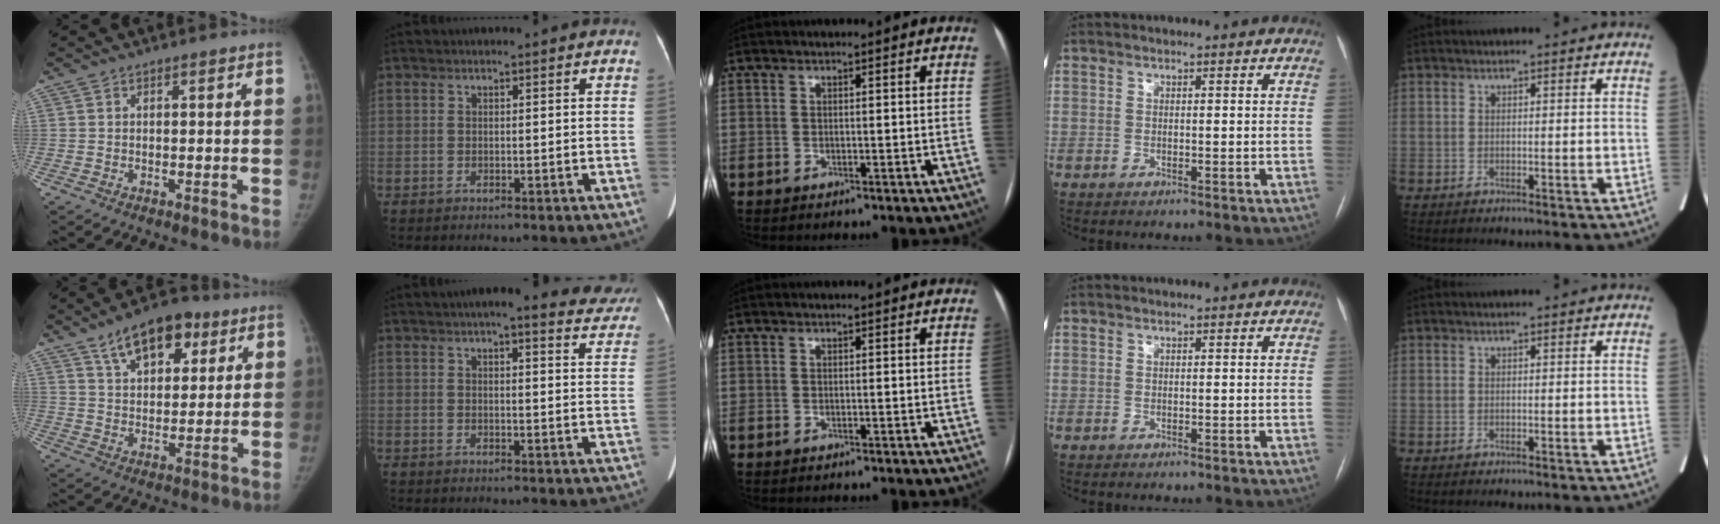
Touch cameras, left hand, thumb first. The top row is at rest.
{"thumb": {"total": 13.1, "force": [7.2, 7.2, 8.3], "torque": [-0.092, -0.021, 0.114]}, "index": {"total": 13.0, "force": [11.7, 2.5, 5.1], "torque": [-0.033, -0.004, 0.114]}}